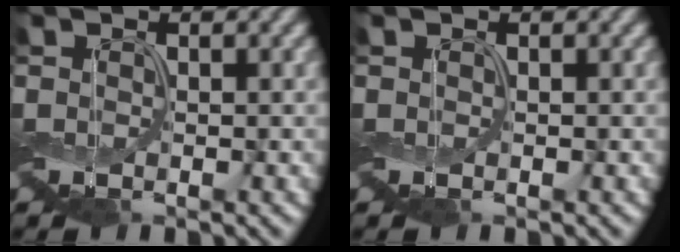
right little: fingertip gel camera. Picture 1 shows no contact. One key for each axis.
{"total": 0.0}